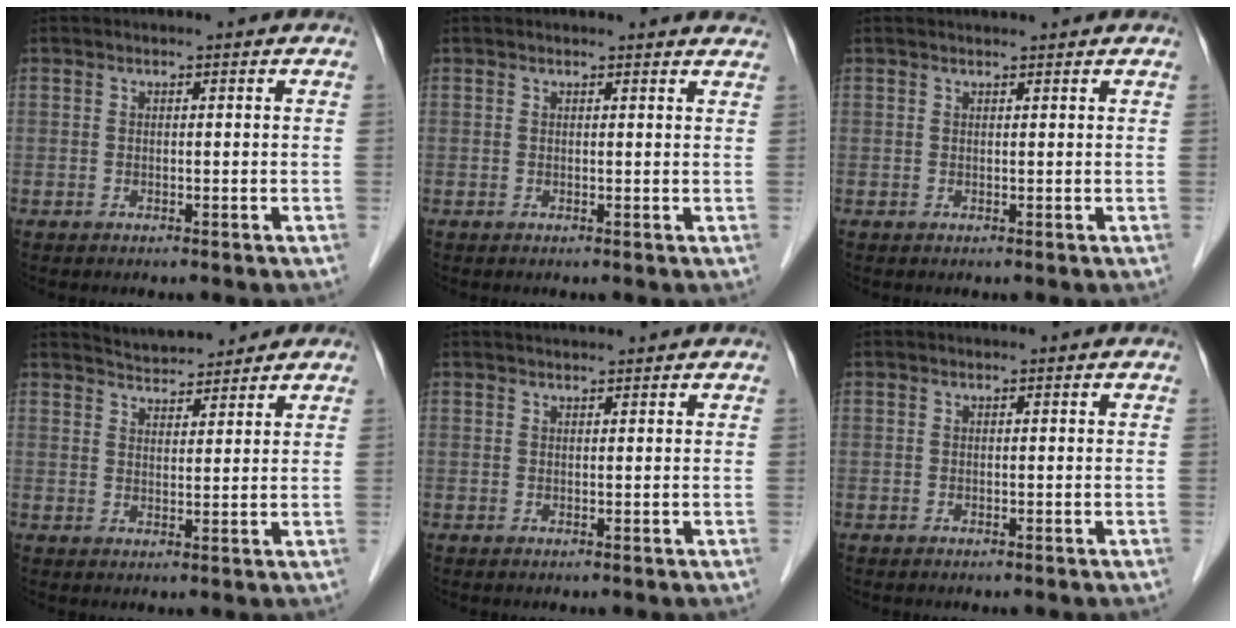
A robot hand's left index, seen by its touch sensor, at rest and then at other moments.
{"total": 4.9, "force": [4.8, 0.7, 0.8], "torque": [-0.003, 0.007, 0.035]}
{"total": 1.8, "force": [1.7, 0.1, 0.5], "torque": [-0.008, 0.018, 0.028]}
{"total": 6.1, "force": [5.8, 1.4, 1.1], "torque": [-0.018, 0.019, 0.090]}
{"total": 2.1, "force": [2.0, 0.0, 0.6], "torque": [-0.007, 0.022, 0.034]}
{"total": 0.0}